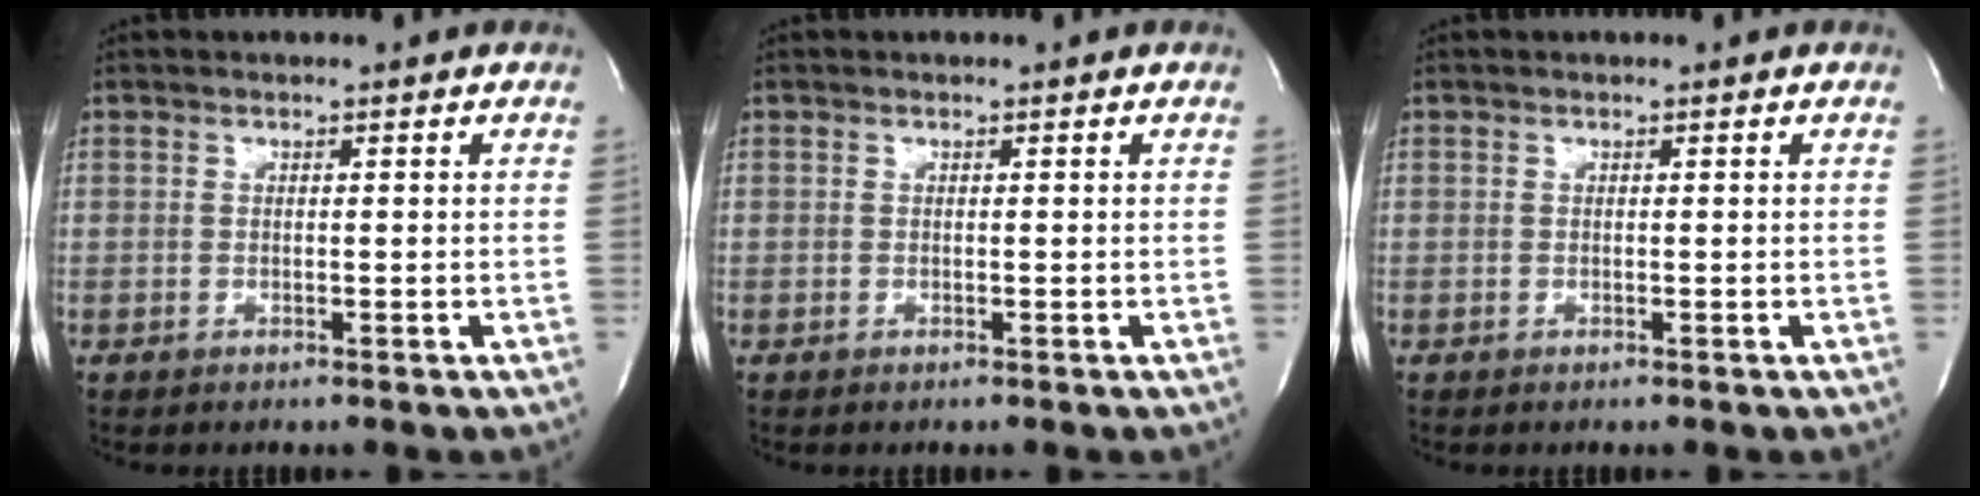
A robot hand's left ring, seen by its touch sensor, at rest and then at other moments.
{"total": 0.0}
{"total": 0.0}